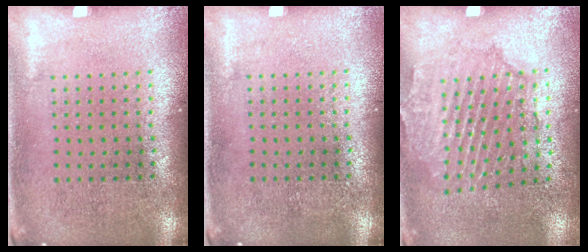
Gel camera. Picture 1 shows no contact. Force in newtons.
{"total": 0.0}
{"total": 1.6, "press": 1.6, "slide": 0.3}